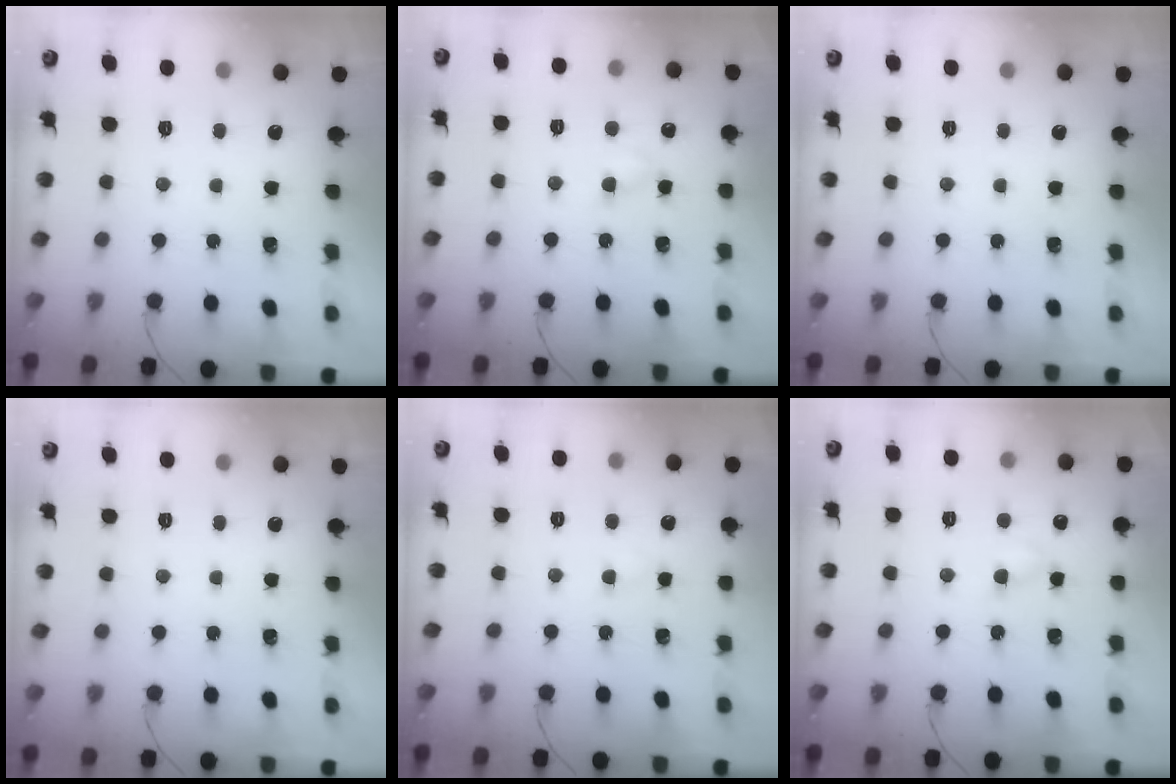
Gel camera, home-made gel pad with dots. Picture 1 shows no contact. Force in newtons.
{"total": 3.1, "press": 2.8, "slide": 1.2}
{"total": 0.0}
{"total": 0.0}
{"total": 2.0, "press": 1.8, "slide": 0.8}
{"total": 3.1, "press": 2.8, "slide": 1.2}